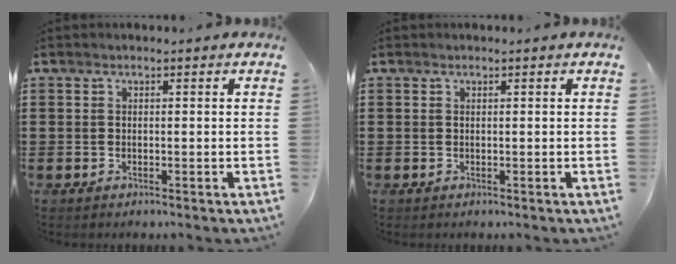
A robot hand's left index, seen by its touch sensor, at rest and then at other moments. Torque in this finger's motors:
{"motor_torque": [0.00, 0.00, 0.00, 0.00]}